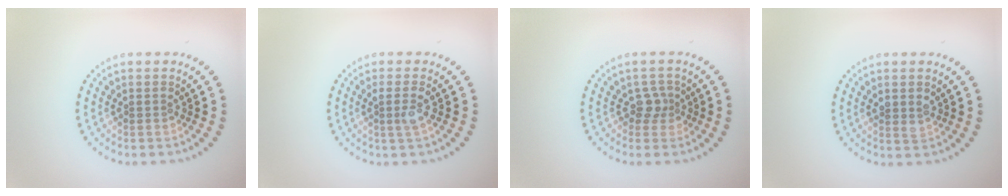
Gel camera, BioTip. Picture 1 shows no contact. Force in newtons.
{"total": 1.6, "press": 1.3, "slide": 1.0}
{"total": 1.6, "press": 1.2, "slide": 1.0}
{"total": 1.1, "press": 1.0, "slide": 0.5}